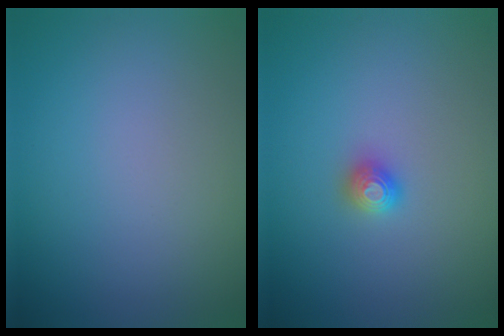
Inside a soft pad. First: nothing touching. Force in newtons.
{"total": 1.2, "press": 1.2, "slide": 0.2}